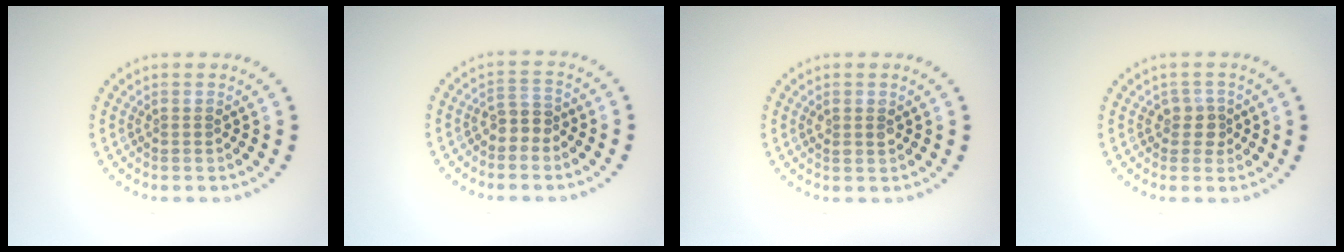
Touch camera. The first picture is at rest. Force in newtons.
{"total": 1.9, "press": 1.6, "slide": 1.0}
{"total": 1.2, "press": 1.2, "slide": 0.3}
{"total": 1.8, "press": 1.5, "slide": 1.1}